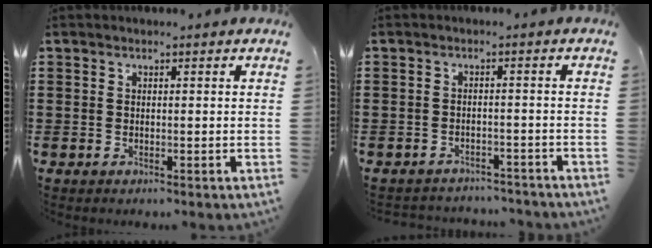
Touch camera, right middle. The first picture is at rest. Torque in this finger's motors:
{"motor_torque": [0.60, 0.79, -0.02, -0.01]}